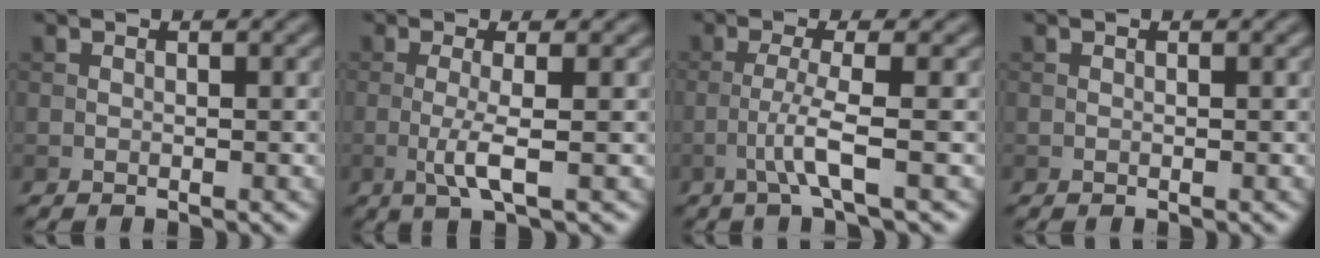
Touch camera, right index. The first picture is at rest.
{"total": 3.0, "force": [-0.5, 0.4, 3.0], "torque": [-0.061, -0.006, -0.014]}
{"total": 3.2, "force": [-1.2, 0.1, 3.0], "torque": [-0.058, 0.008, -0.033]}
{"total": 0.0}